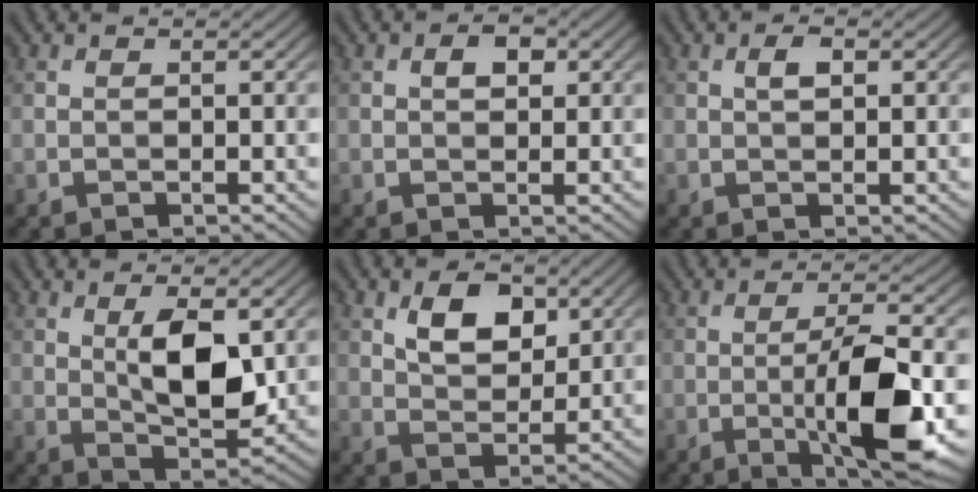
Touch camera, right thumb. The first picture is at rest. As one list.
[{"total": 2.2, "force": [0.6, 1.3, 1.6], "torque": [-0.025, 0.002, 0.007]}, {"total": 1.8, "force": [0.5, 0.8, 1.6], "torque": [-0.030, 0.002, 0.007]}, {"total": 7.7, "force": [1.6, 3.2, 6.8], "torque": [-0.122, -0.006, 0.032]}, {"total": 6.0, "force": [2.8, 3.4, 4.1], "torque": [-0.071, -0.004, 0.048]}, {"total": 10.3, "force": [-2.4, 2.1, 9.7], "torque": [-0.156, 0.000, -0.042]}]